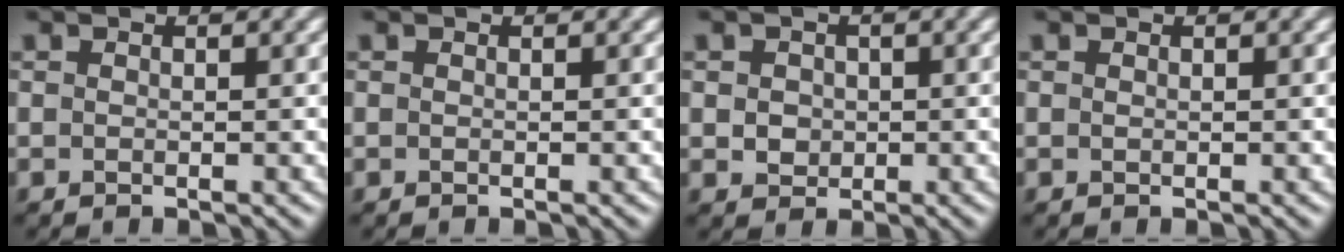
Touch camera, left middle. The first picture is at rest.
{"total": 0.0}
{"total": 2.2, "force": [0.2, 1.9, 1.1], "torque": [-0.015, 0.008, 0.002]}
{"total": 0.0}